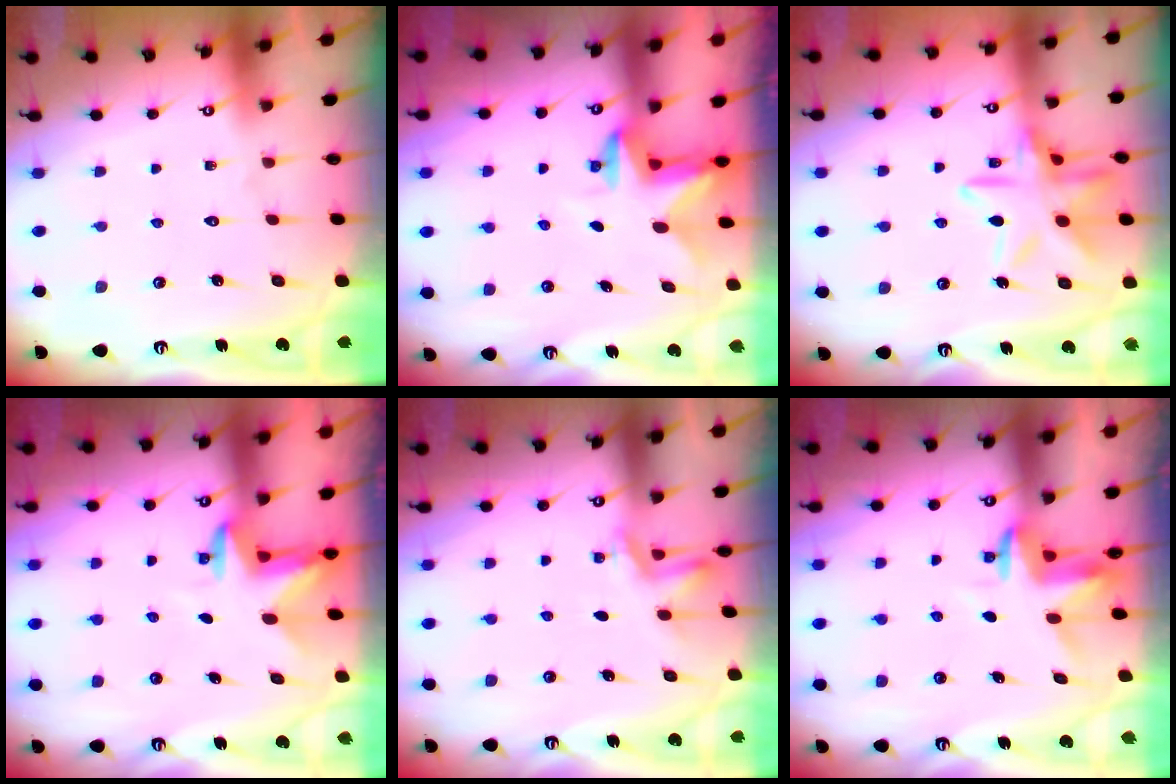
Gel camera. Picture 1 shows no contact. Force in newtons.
{"total": 2.7, "press": 2.7, "slide": 0.5}
{"total": 15.1, "press": 15.1, "slide": 1.2}
{"total": 3.0, "press": 2.9, "slide": 0.7}
{"total": 2.0, "press": 1.7, "slide": 1.0}
{"total": 3.6, "press": 3.6, "slide": 0.2}